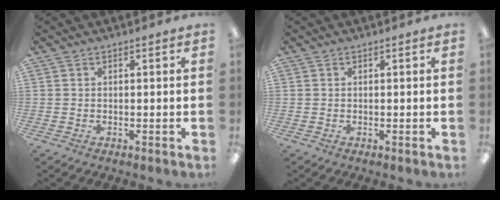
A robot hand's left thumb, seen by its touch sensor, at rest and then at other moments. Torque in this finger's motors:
{"motor_torque": [-0.03, 0.05, -0.17, 0.03, 0.00]}